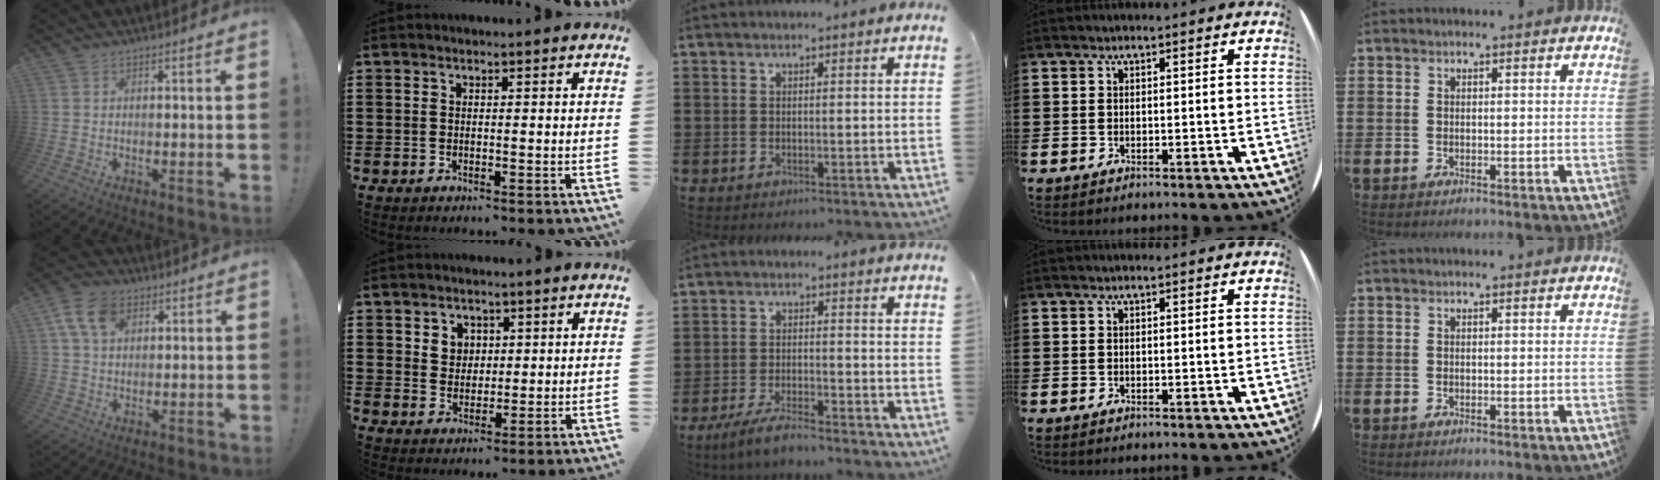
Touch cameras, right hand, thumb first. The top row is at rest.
{"thumb": {"total": 10.3, "force": [4.3, 7.0, 6.4], "torque": [-0.112, 0.000, 0.082]}, "index": {"total": 3.3, "force": [1.6, 2.8, 0.6], "torque": [-0.017, 0.007, 0.028]}, "middle": {"total": 4.4, "force": [-3.9, 0.5, 2.1], "torque": [-0.048, -0.004, -0.077]}}